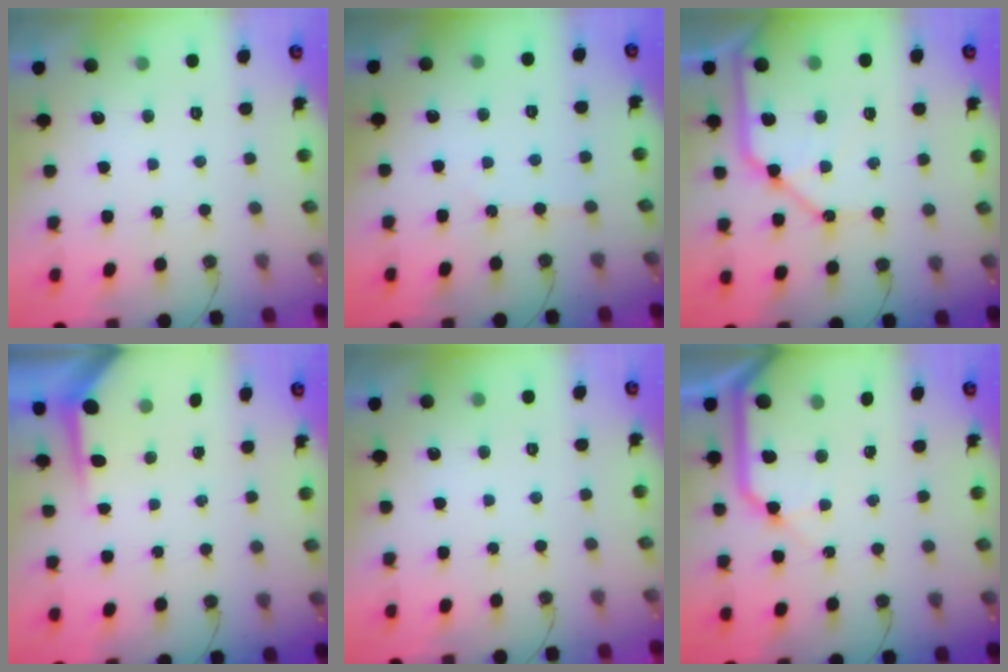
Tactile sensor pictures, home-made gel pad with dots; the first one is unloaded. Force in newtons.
{"total": 2.9, "press": 2.8, "slide": 0.5}
{"total": 16.9, "press": 16.8, "slide": 1.8}
{"total": 4.0, "press": 4.0, "slide": 0.3}
{"total": 0.0}
{"total": 12.3, "press": 12.3, "slide": 1.2}